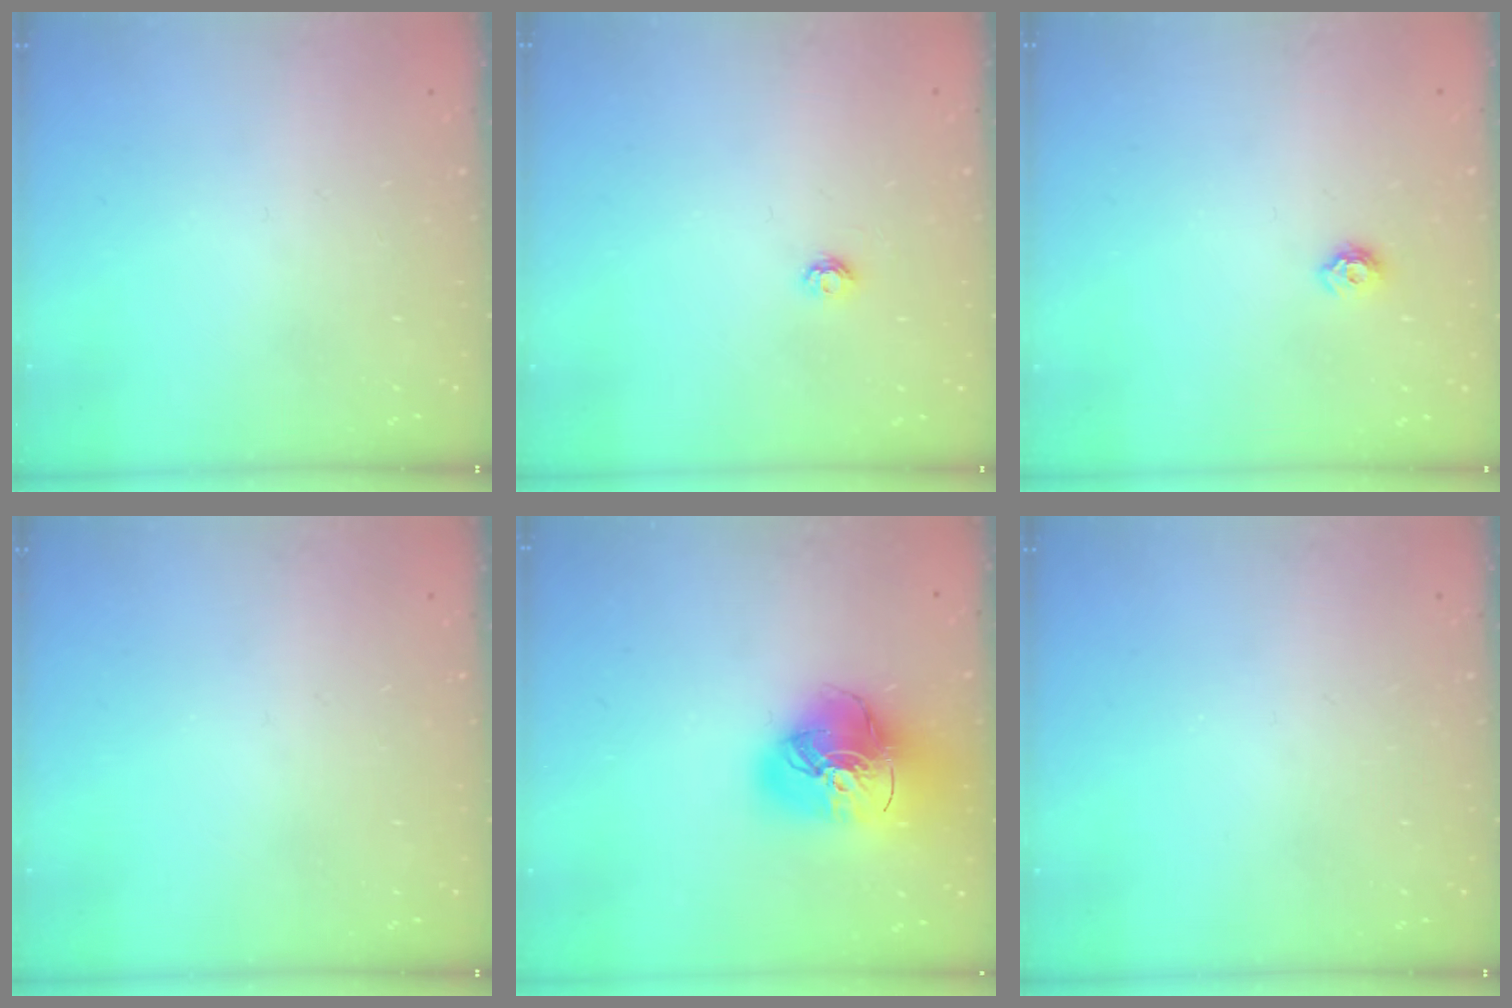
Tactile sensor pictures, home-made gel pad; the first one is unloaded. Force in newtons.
{"total": 3.7, "press": 3.7, "slide": 0.5}
{"total": 5.7, "press": 5.7, "slide": 0.7}
{"total": 0.0}
{"total": 20.2, "press": 20.1, "slide": 2.2}
{"total": 0.0}